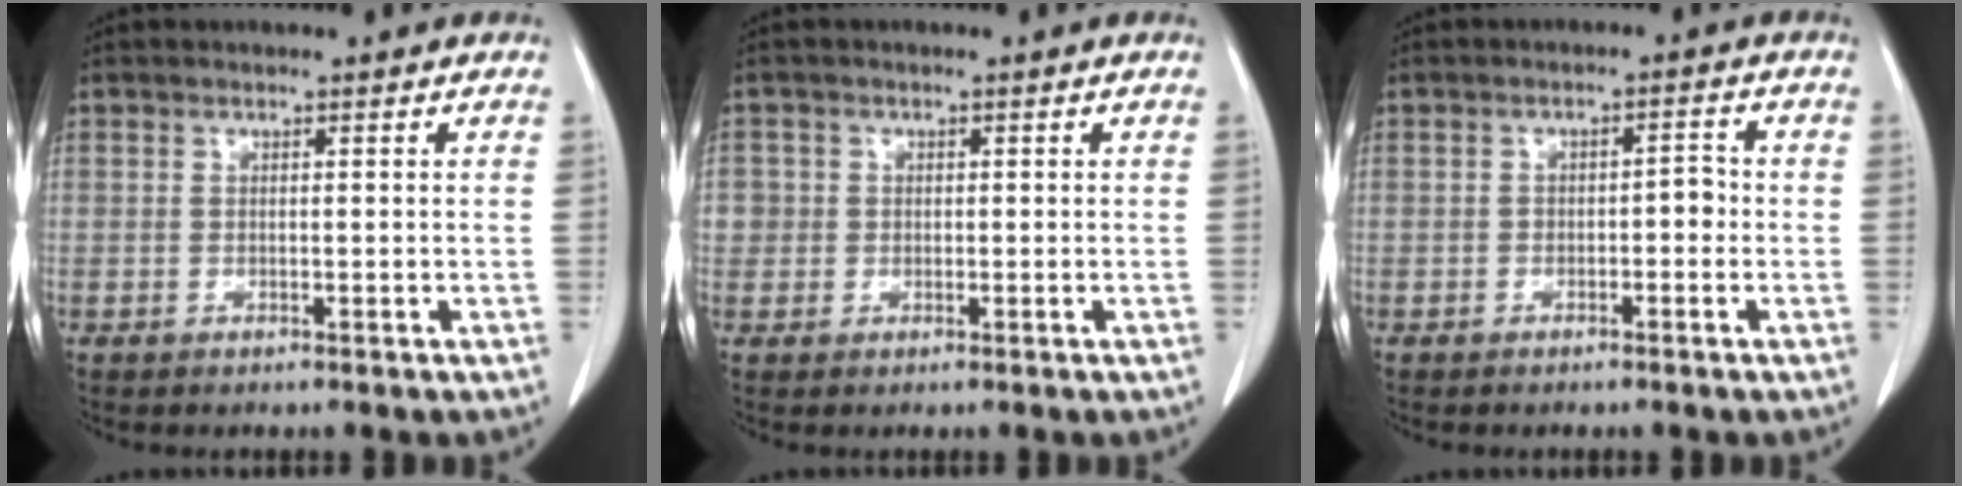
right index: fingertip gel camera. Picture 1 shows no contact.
{"total": 2.4, "force": [-0.1, 2.4, 0.2], "torque": [0.006, 0.007, -0.001]}
{"total": 2.4, "force": [-0.8, 1.1, 1.9], "torque": [-0.027, 0.013, -0.011]}